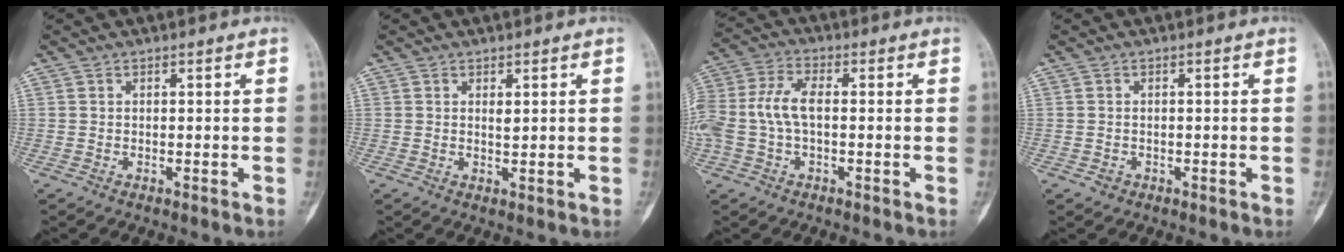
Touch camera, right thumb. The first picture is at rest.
{"total": 1.2, "force": [0.6, 0.4, 0.9], "torque": [-0.011, -0.005, 0.011]}
{"total": 10.5, "force": [-0.5, 5.9, 8.7], "torque": [-0.209, 0.028, -0.012]}
{"total": 1.0, "force": [-0.4, 0.9, 0.2], "torque": [0.005, 0.004, -0.006]}